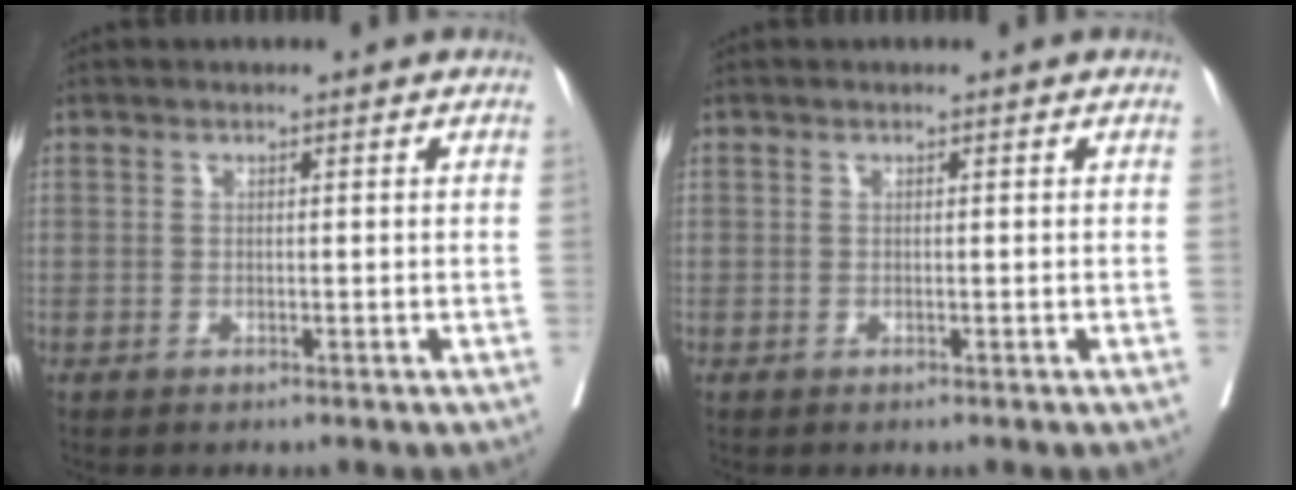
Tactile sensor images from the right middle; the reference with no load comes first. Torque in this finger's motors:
{"motor_torque": [0.00, 0.00, -0.05, -0.03]}